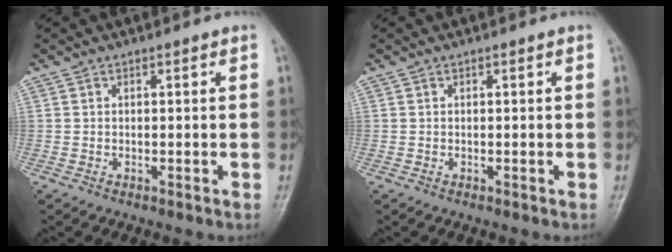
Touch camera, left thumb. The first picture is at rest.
{"total": 0.0}